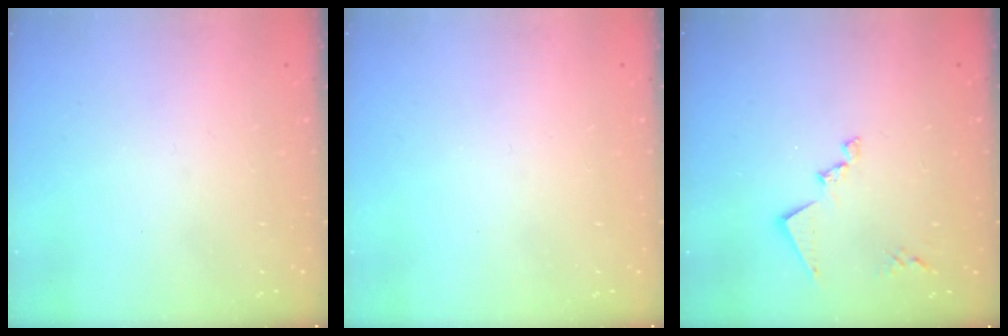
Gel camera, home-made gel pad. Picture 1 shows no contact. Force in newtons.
{"total": 0.0}
{"total": 11.4, "press": 11.4, "slide": 0.6}